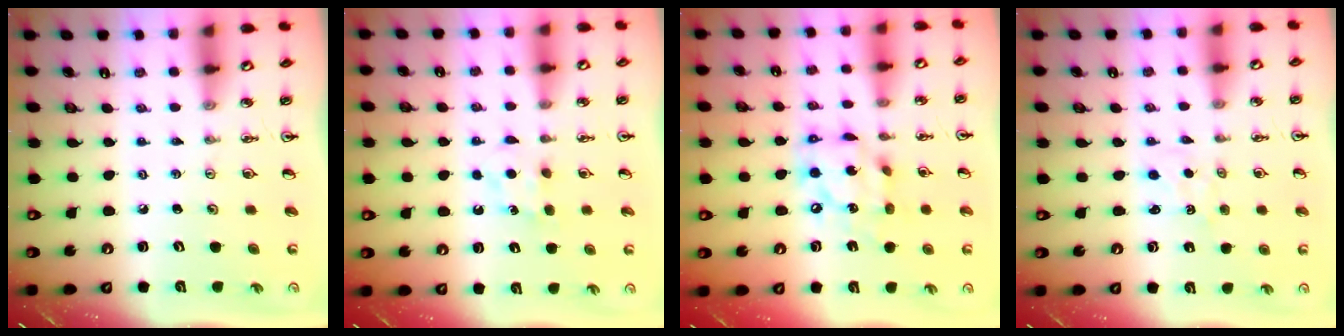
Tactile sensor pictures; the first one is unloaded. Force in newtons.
{"total": 4.7, "press": 4.6, "slide": 0.6}
{"total": 14.7, "press": 14.7, "slide": 1.2}
{"total": 1.2, "press": 1.1, "slide": 0.2}